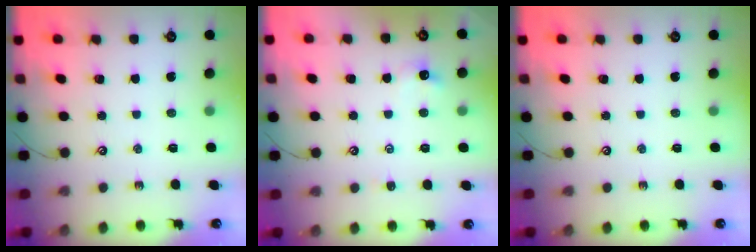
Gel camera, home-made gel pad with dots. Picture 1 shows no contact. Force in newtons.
{"total": 0.9, "press": 0.8, "slide": 0.4}
{"total": 0.0}